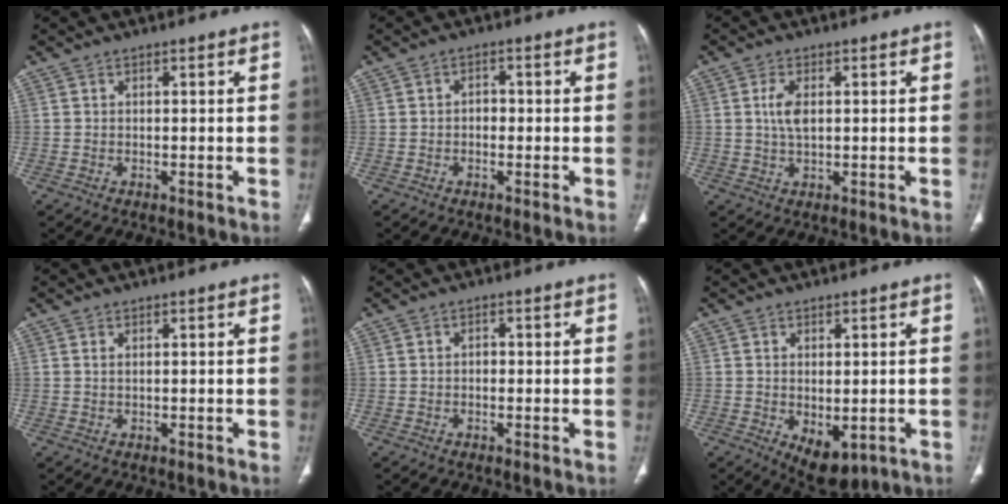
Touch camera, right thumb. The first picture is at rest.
{"total": 1.9, "force": [-0.4, 1.4, 1.2], "torque": [-0.007, 0.008, -0.011]}
{"total": 4.0, "force": [0.7, 1.9, 3.4], "torque": [-0.073, -0.001, 0.014]}
{"total": 0.6, "force": [0.2, 0.2, 0.5], "torque": [-0.013, 0.004, 0.005]}
{"total": 1.1, "force": [-0.2, 0.8, 0.7], "torque": [-0.004, 0.005, -0.007]}
{"total": 7.0, "force": [-1.7, 3.9, 5.5], "torque": [-0.072, -0.009, -0.007]}